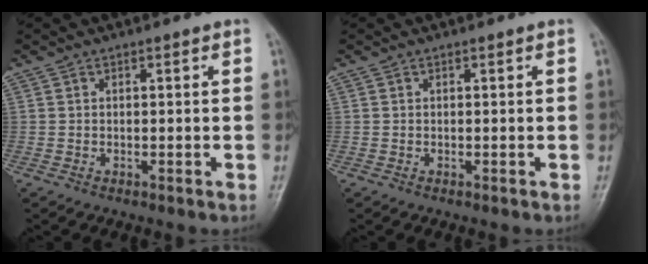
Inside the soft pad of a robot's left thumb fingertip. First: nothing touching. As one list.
[{"total": 0.0}]